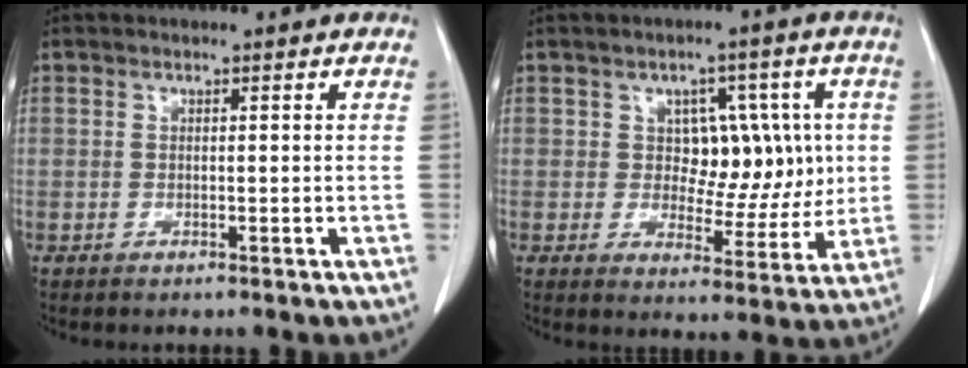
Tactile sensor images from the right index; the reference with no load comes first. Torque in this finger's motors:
{"motor_torque": [0.21, 0.16, 0.05, 0.02]}